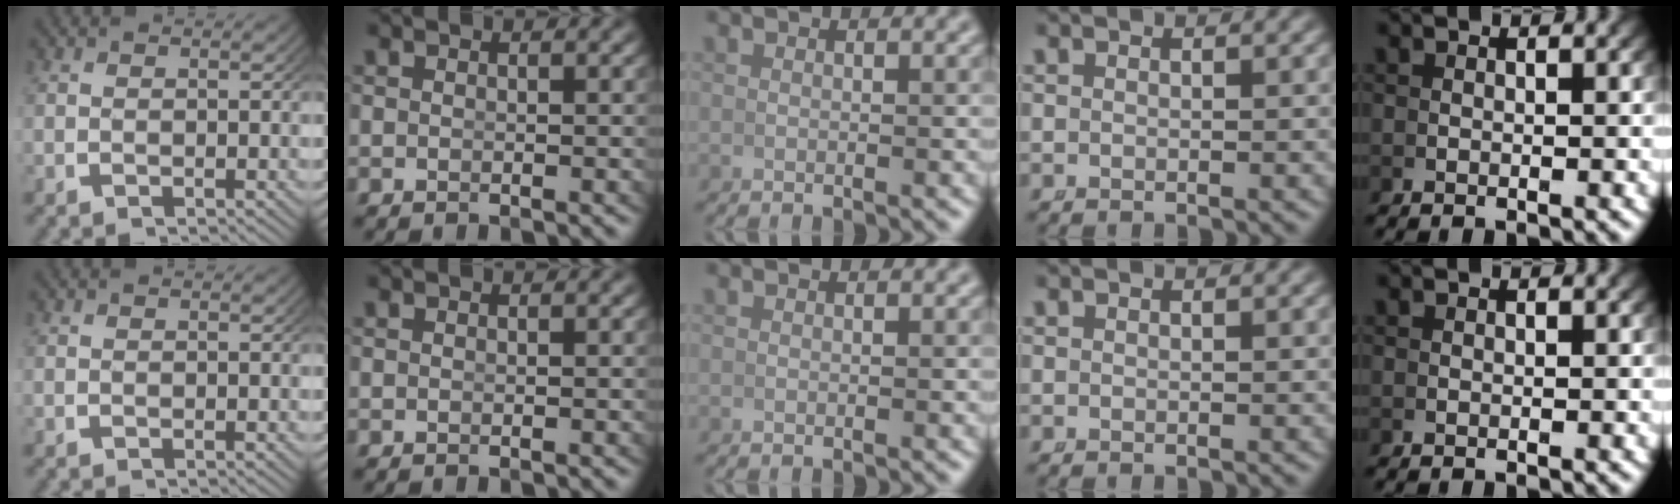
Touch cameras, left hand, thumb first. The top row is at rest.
{}